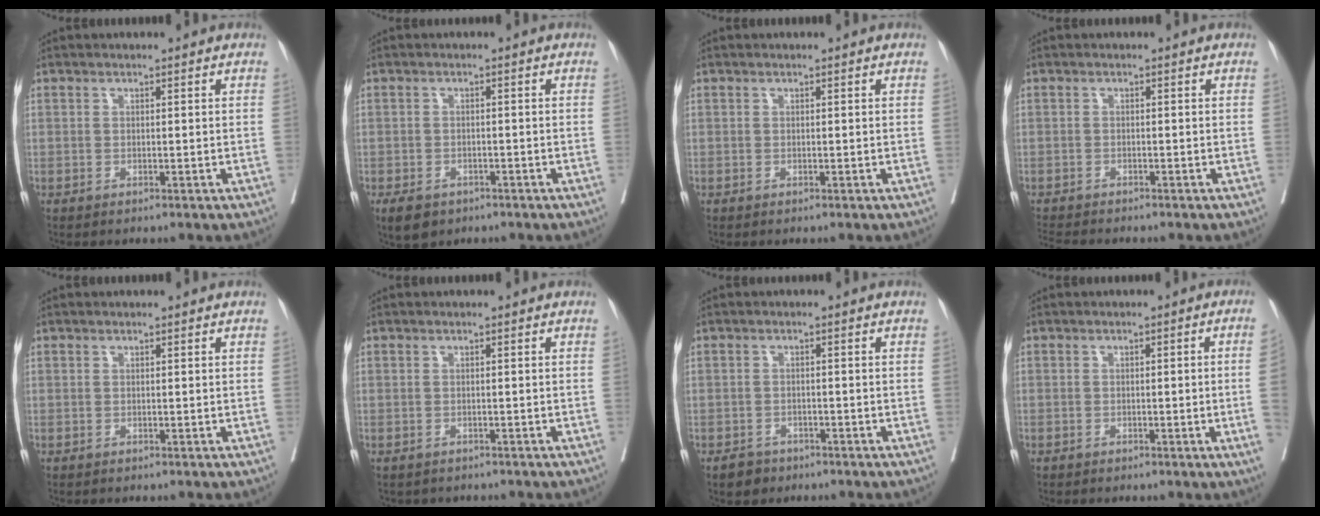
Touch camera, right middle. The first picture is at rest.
{"total": 4.5, "force": [-3.1, 2.7, 1.9], "torque": [-0.028, -0.003, -0.042]}
{"total": 0.0}
{"total": 4.1, "force": [-3.9, 0.1, 1.3], "torque": [-0.020, -0.014, -0.065]}
{"total": 0.0}
{"total": 2.1, "force": [-1.8, 1.0, 0.3], "torque": [-0.014, -0.002, -0.024]}
{"total": 2.6, "force": [-1.8, 1.7, 0.5], "torque": [-0.014, 0.005, -0.026]}
{"total": 3.7, "force": [-0.8, -0.7, 3.6], "torque": [-0.044, 0.003, -0.009]}